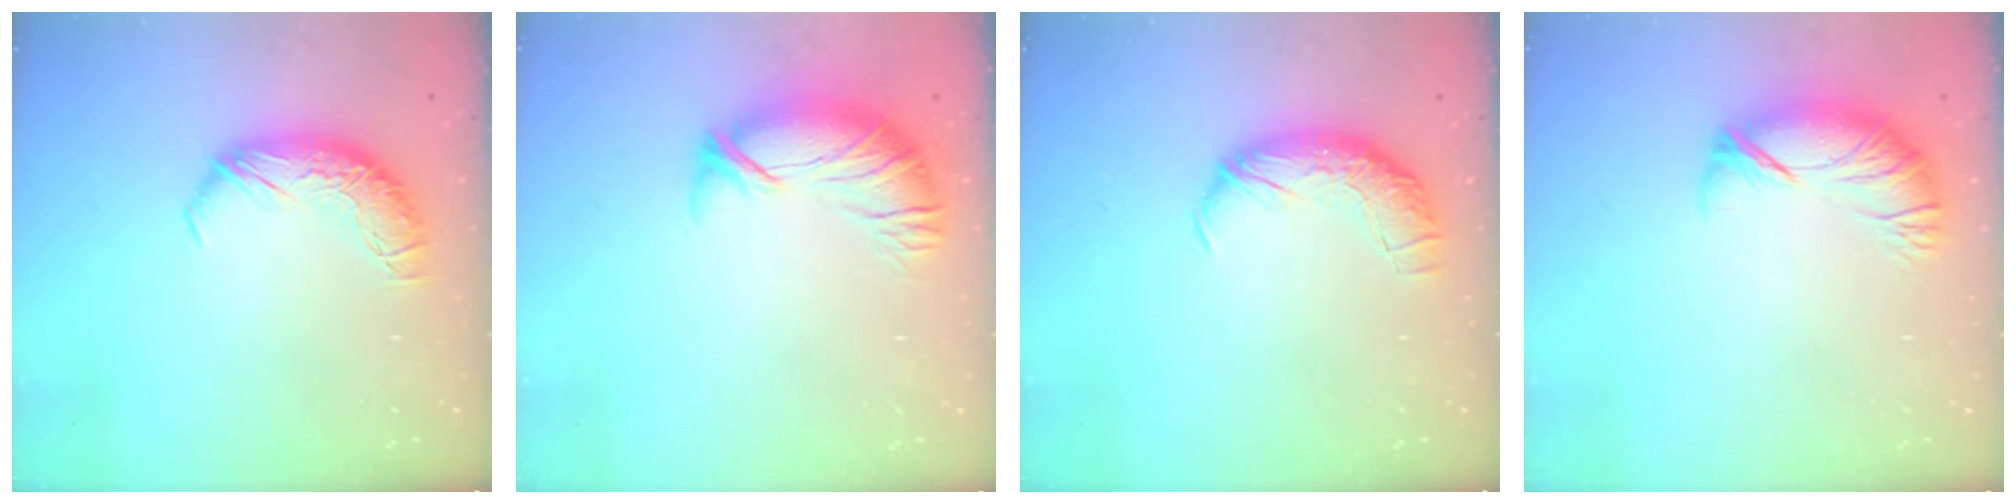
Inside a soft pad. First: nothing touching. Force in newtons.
{"total": 3.5, "press": 2.5, "slide": 2.4}
{"total": 2.4, "press": 1.2, "slide": 2.1}
{"total": 3.6, "press": 2.9, "slide": 2.0}